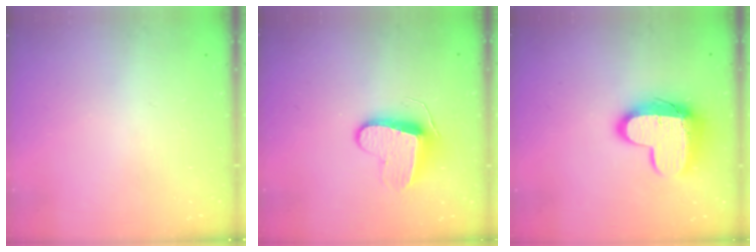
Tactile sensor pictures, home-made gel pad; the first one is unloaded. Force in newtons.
{"total": 9.2, "press": 9.2, "slide": 0.4}
{"total": 14.1, "press": 14.1, "slide": 1.1}